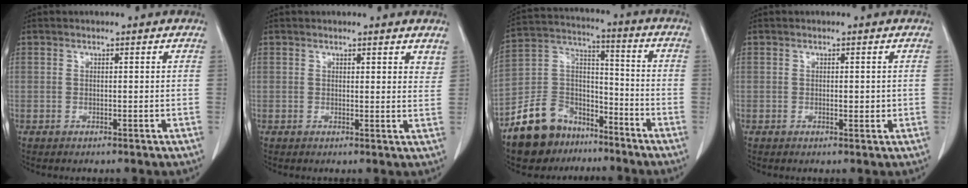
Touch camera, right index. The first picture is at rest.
{"total": 2.9, "force": [2.5, 0.8, 1.2], "torque": [-0.010, -0.011, 0.021]}
{"total": 13.3, "force": [-9.5, 8.1, 4.6], "torque": [-0.102, 0.042, -0.170]}
{"total": 1.3, "force": [-0.1, 0.6, 1.1], "torque": [-0.018, -0.001, 0.000]}